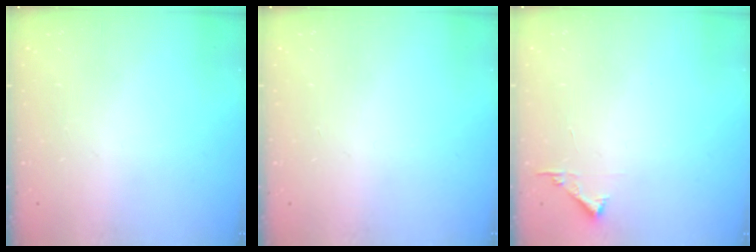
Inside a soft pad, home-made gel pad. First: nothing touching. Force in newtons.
{"total": 0.0}
{"total": 4.4, "press": 4.4, "slide": 0.4}